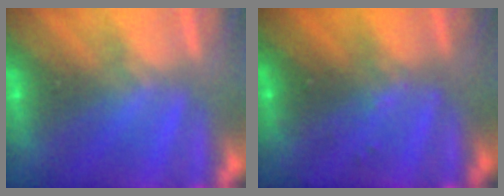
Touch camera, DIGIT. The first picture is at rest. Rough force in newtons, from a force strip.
{"total": 2.9}